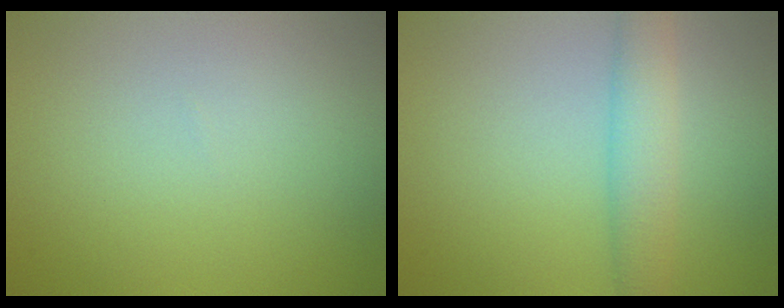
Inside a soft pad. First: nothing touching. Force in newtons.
{"total": 3.5, "press": 3.5, "slide": 0.1}